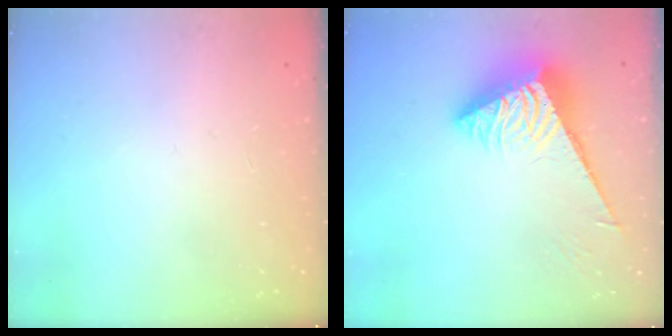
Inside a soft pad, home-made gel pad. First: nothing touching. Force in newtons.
{"total": 7.3, "press": 7.2, "slide": 0.6}